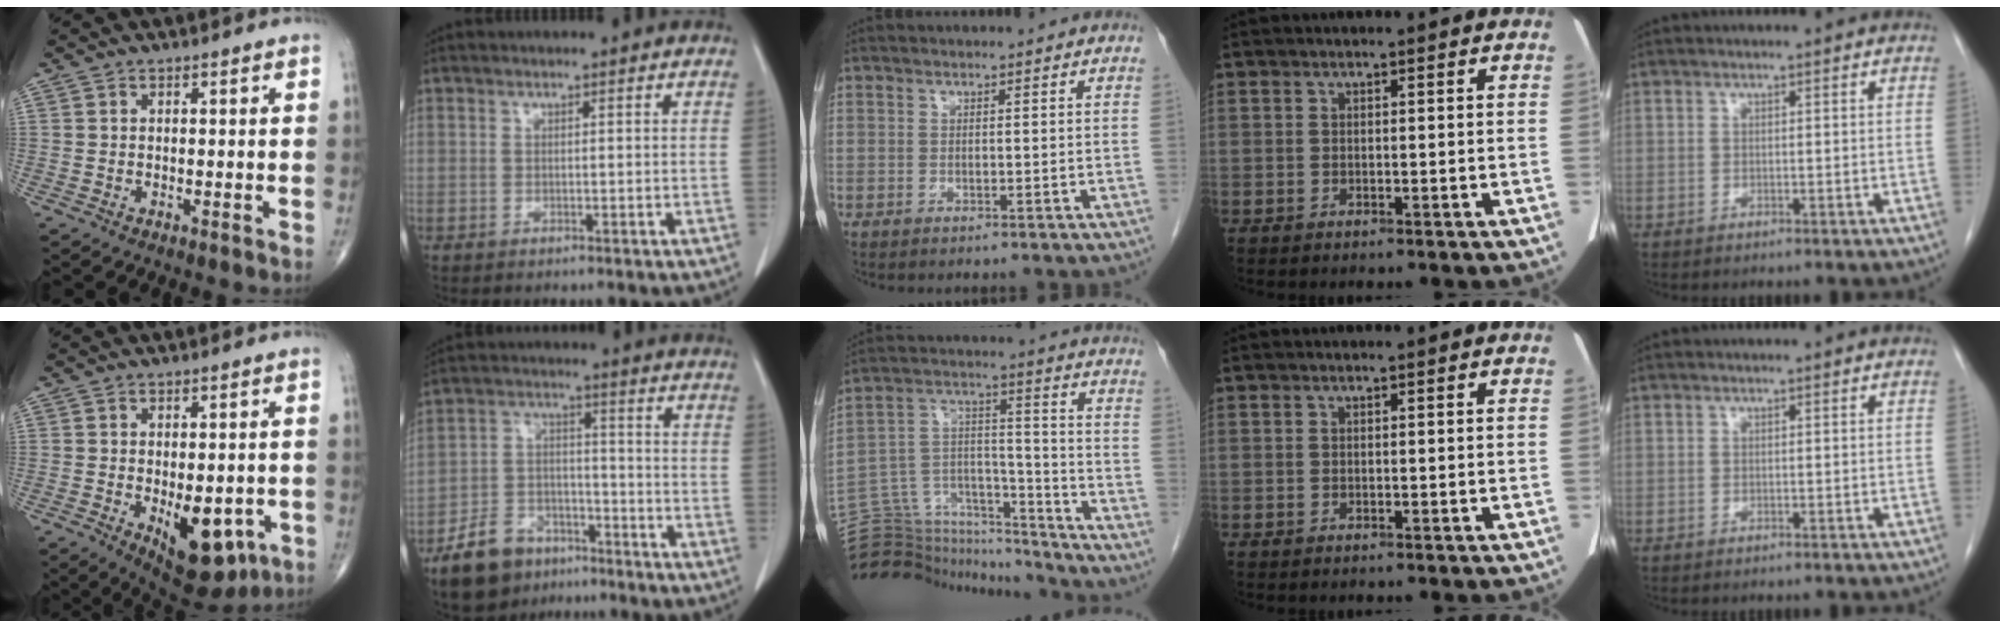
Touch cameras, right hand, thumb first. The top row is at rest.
{"thumb": {"total": 12.5, "force": [-3.7, 6.3, 10.1], "torque": [-0.111, -0.006, -0.035]}, "index": {"total": 10.1, "force": [-7.0, 6.1, 4.0], "torque": [-0.092, 0.003, -0.118]}, "middle": {"total": 22.6, "force": [-21.6, 5.0, 4.7], "torque": [-0.125, 0.042, -0.336]}}